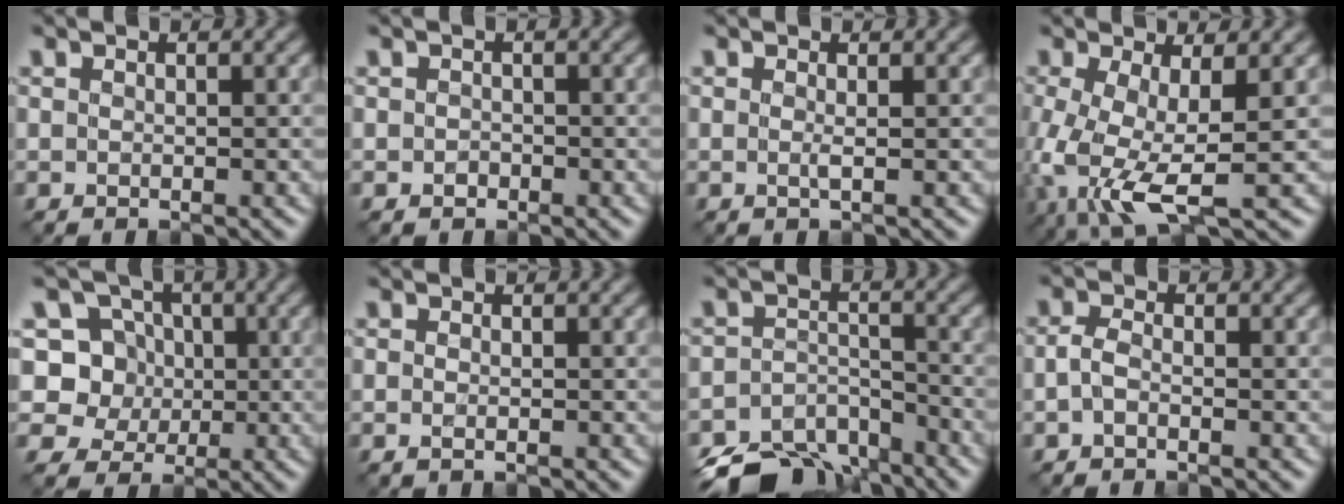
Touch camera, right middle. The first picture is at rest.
{"total": 0.7, "force": [-0.3, 0.6, 0.2], "torque": [-0.004, -0.007, -0.006]}
{"total": 0.7, "force": [-0.1, 0.0, 0.7], "torque": [-0.018, -0.005, -0.003]}
{"total": 7.5, "force": [-2.1, 2.8, 6.7], "torque": [-0.161, -0.022, -0.039]}
{"total": 5.6, "force": [1.3, 5.1, 2.0], "torque": [-0.027, 0.007, 0.010]}
{"total": 0.8, "force": [-0.5, 0.2, 0.6], "torque": [-0.017, -0.006, -0.007]}
{"total": 8.8, "force": [-7.5, 3.6, 2.7], "torque": [-0.041, -0.019, -0.116]}
{"total": 1.4, "force": [-0.7, 0.6, 1.1], "torque": [-0.028, -0.001, -0.016]}